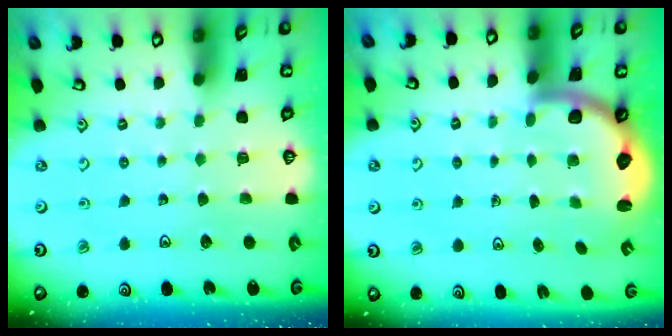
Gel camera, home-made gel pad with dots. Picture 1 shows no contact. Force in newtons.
{"total": 2.8, "press": 2.2, "slide": 1.8}